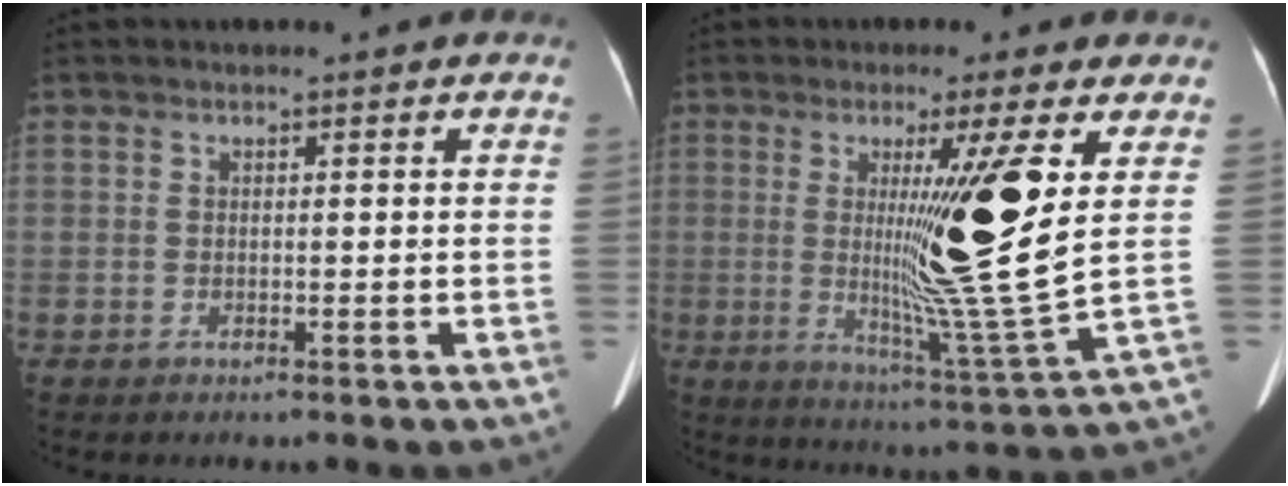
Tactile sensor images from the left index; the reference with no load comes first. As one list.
[{"total": 14.2, "force": [2.3, -1.7, 13.9], "torque": [-0.242, -0.035, 0.042]}]